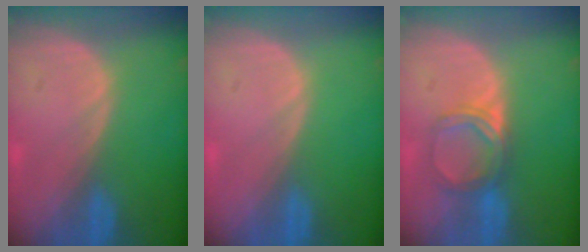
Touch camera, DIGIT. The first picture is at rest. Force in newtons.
{"total": 0.0}
{"total": 5.0, "press": 4.6, "slide": 1.9}